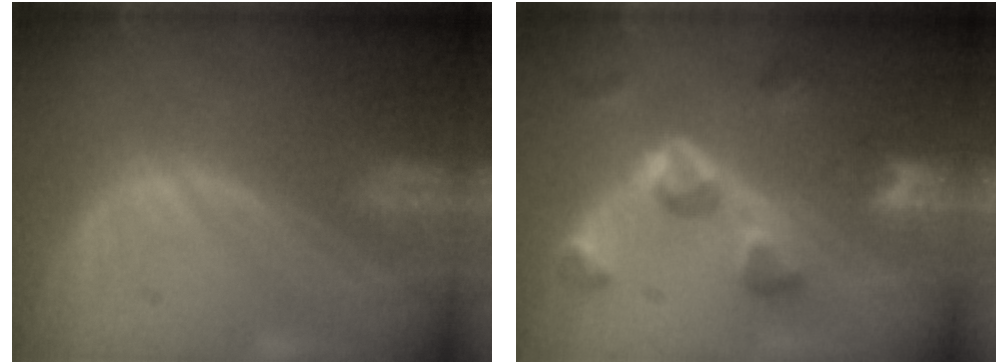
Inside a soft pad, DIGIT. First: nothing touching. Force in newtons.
{"total": 7.3, "press": 7.1, "slide": 1.7}